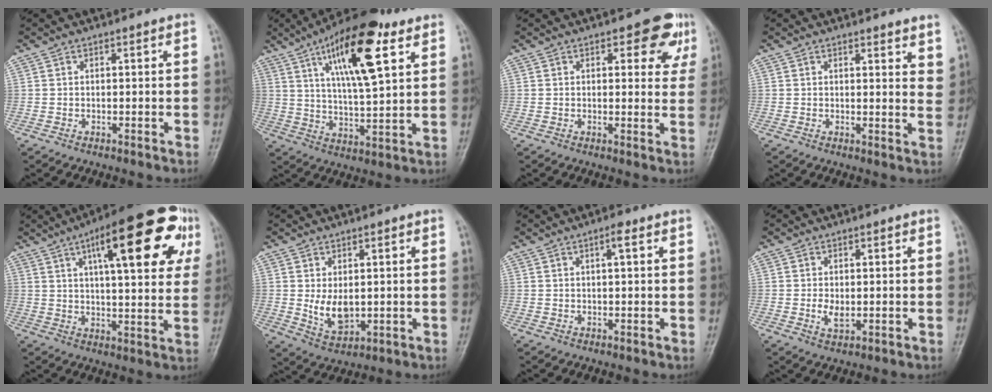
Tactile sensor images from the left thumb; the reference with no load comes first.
{"total": 18.2, "force": [8.5, 5.7, 15.1], "torque": [-0.228, -0.023, 0.140]}
{"total": 7.3, "force": [3.7, 3.8, 4.9], "torque": [-0.016, -0.011, 0.038]}
{"total": 4.6, "force": [3.8, 1.3, 2.2], "torque": [-0.012, -0.025, 0.041]}
{"total": 23.1, "force": [9.7, 7.3, 19.7], "torque": [-0.248, 0.000, 0.129]}
{"total": 6.1, "force": [0.4, 3.8, 4.7], "torque": [-0.069, -0.017, 0.019]}
{"total": 2.1, "force": [0.9, 0.4, 1.9], "torque": [-0.031, 0.003, 0.013]}
{"total": 3.0, "force": [-0.2, 1.9, 2.4], "torque": [-0.044, -0.006, -0.003]}